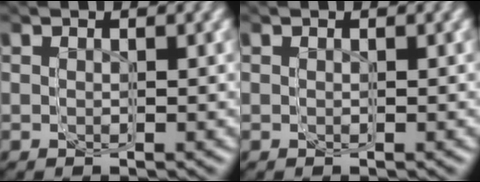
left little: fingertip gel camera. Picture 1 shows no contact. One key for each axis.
{"total": 0.0}